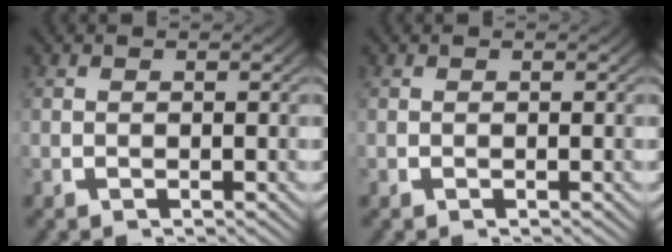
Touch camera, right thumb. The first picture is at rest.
{"total": 0.0}